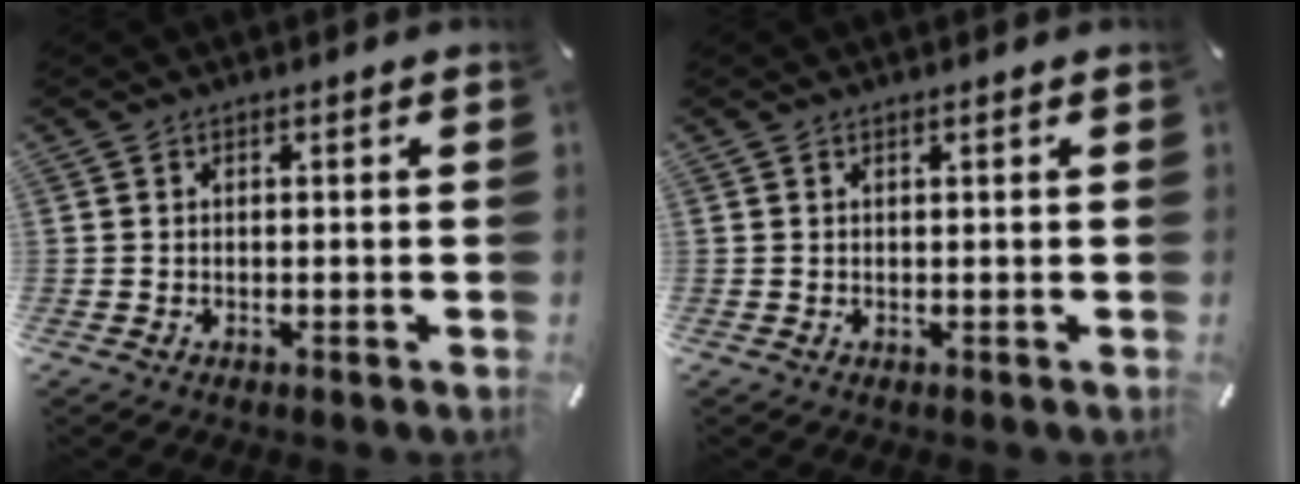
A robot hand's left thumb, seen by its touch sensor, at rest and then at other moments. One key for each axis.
{"total": 0.5, "fx": 0.3, "fy": 0.0, "fz": 0.4, "tx": -0.008, "ty": 0.001, "tz": 0.004}